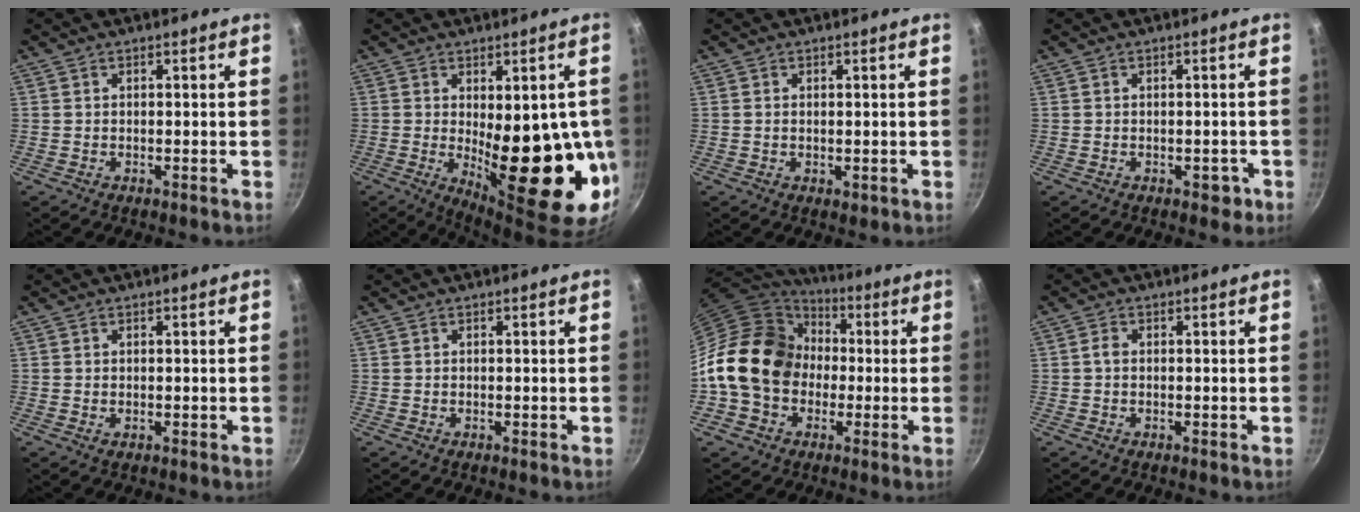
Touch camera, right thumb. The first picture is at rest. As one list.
[{"total": 20.9, "force": [-1.5, 8.1, 19.2], "torque": [-0.219, -0.030, -0.001]}, {"total": 1.3, "force": [0.1, 0.8, 1.1], "torque": [-0.015, -0.002, 0.001]}, {"total": 2.5, "force": [-1.0, 1.6, 1.7], "torque": [-0.002, 0.013, -0.007]}, {"total": 0.0}, {"total": 0.0}, {"total": 19.1, "force": [-0.5, 15.4, 11.2], "torque": [-0.175, 0.049, -0.015]}, {"total": 1.3, "force": [-0.1, 1.0, 0.9], "torque": [-0.023, 0.005, -0.002]}]